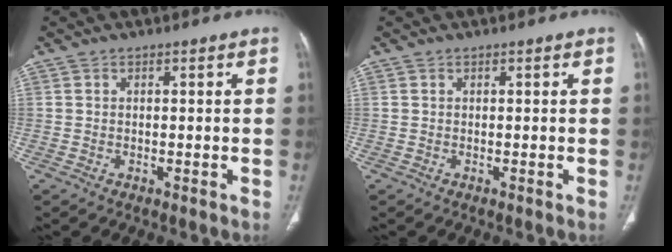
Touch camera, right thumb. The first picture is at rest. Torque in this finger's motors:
{"motor_torque": [0.00, 0.00, -0.05, -0.03, 0.00]}